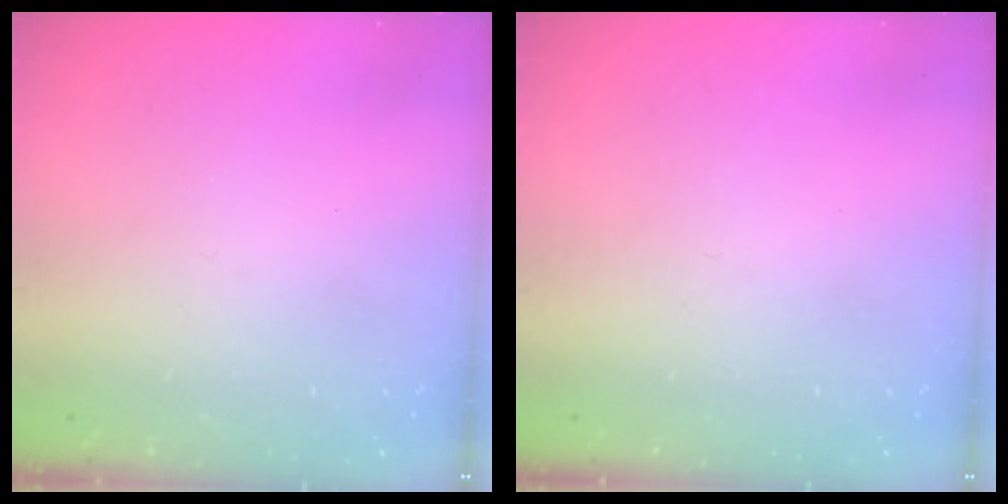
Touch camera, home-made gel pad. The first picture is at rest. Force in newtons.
{"total": 0.0}